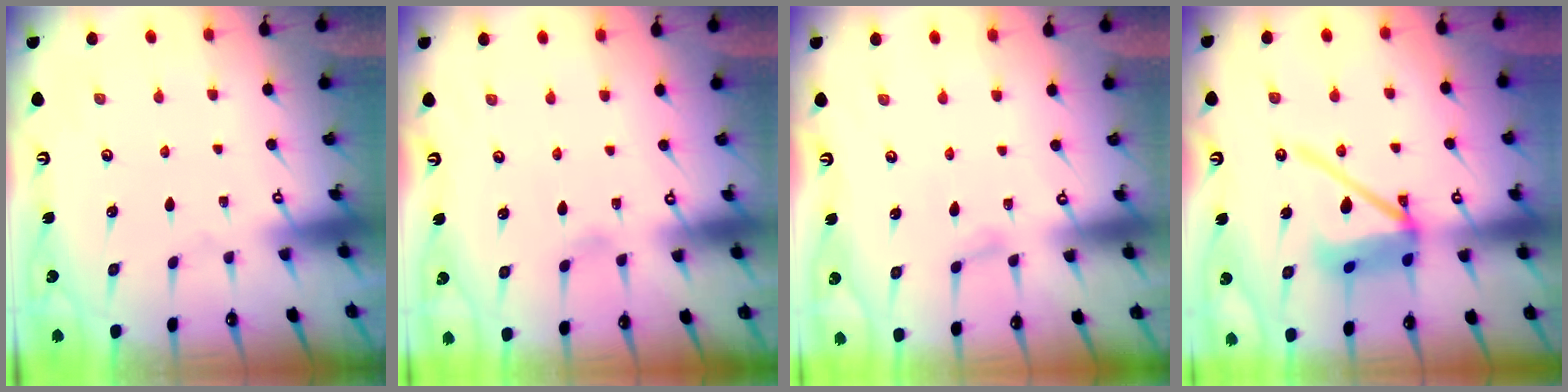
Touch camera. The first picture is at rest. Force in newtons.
{"total": 2.5, "press": 2.5, "slide": 0.2}
{"total": 6.2, "press": 6.2, "slide": 0.5}
{"total": 14.9, "press": 14.8, "slide": 2.0}